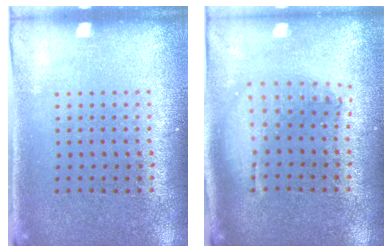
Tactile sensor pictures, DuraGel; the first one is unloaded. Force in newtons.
{"total": 1.7, "press": 1.5, "slide": 0.9}